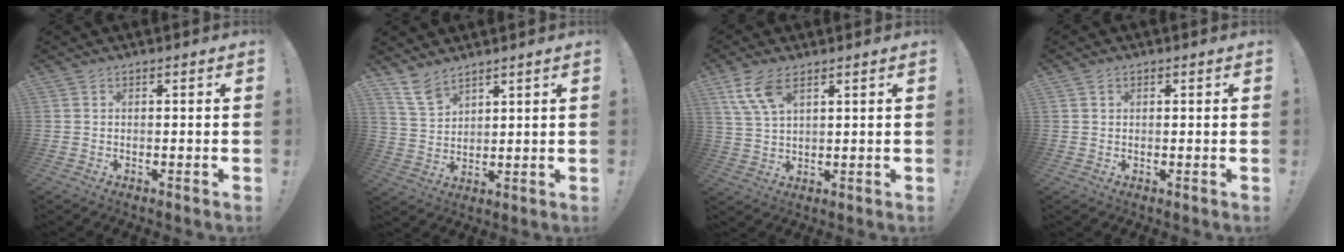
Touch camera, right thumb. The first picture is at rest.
{"total": 7.8, "force": [6.2, 3.5, 3.0], "torque": [-0.061, -0.038, 0.124]}
{"total": 8.4, "force": [4.8, 3.5, 5.9], "torque": [-0.122, -0.015, 0.091]}
{"total": 0.8, "force": [0.4, 0.7, 0.3], "torque": [0.003, -0.001, 0.005]}